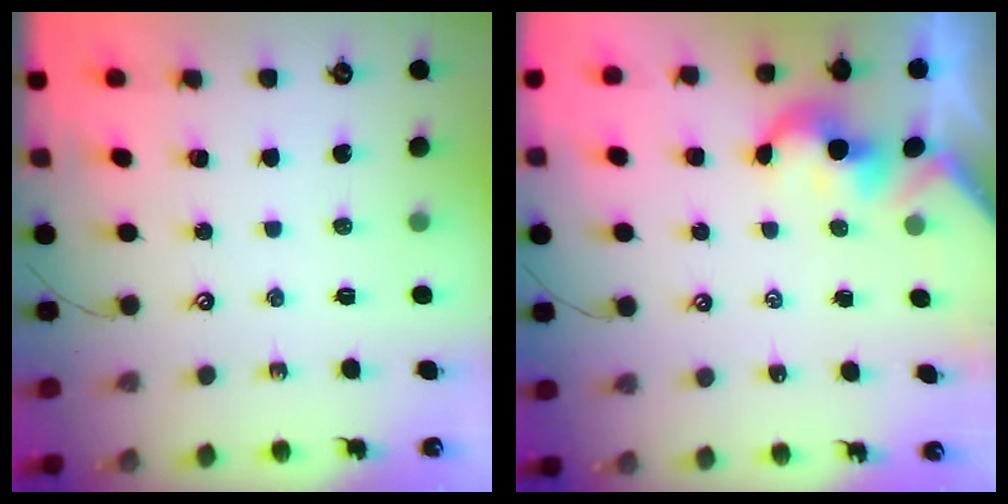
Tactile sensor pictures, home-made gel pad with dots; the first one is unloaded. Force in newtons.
{"total": 2.1, "press": 2.1, "slide": 0.4}